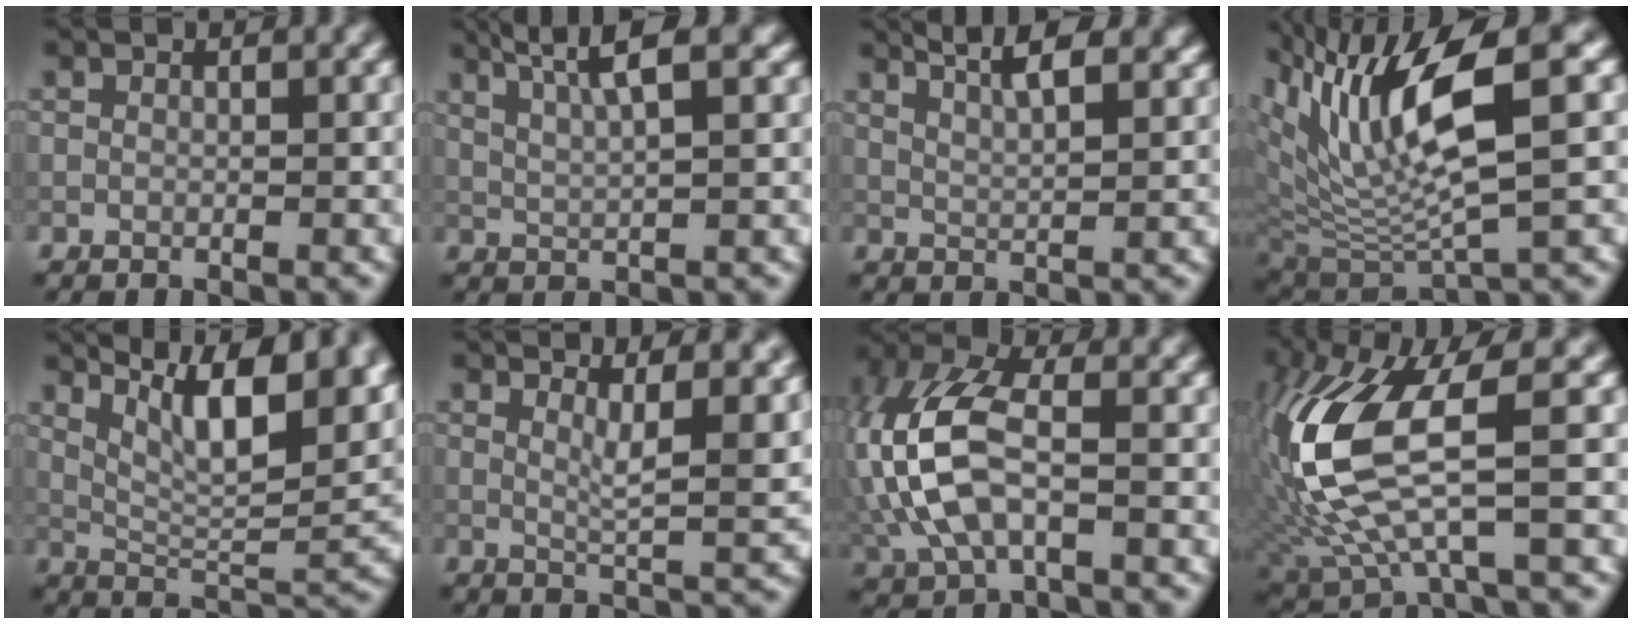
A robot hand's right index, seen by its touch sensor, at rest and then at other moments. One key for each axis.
{"total": 6.1, "fx": 3.5, "fy": 1.8, "fz": 4.6, "tx": -0.060, "ty": 0.023, "tz": 0.034}
{"total": 7.9, "fx": 5.4, "fy": 3.1, "fz": 4.9, "tx": -0.049, "ty": 0.036, "tz": 0.053}
{"total": 9.7, "fx": 3.7, "fy": 2.5, "fz": 8.6, "tx": -0.163, "ty": -0.003, "tz": 0.077}
{"total": 12.2, "fx": 7.1, "fy": 3.6, "fz": 9.2, "tx": -0.120, "ty": 0.014, "tz": 0.116}
{"total": 6.2, "fx": 3.1, "fy": 2.0, "fz": 5.0, "tx": -0.055, "ty": 0.005, "tz": 0.046}
{"total": 9.7, "fx": -0.6, "fy": 5.4, "fz": 8.1, "tx": -0.196, "ty": 0.018, "tz": -0.025}
{"total": 10.9, "fx": 0.5, "fy": 3.8, "fz": 10.2, "tx": -0.232, "ty": -0.007, "tz": 0.009}